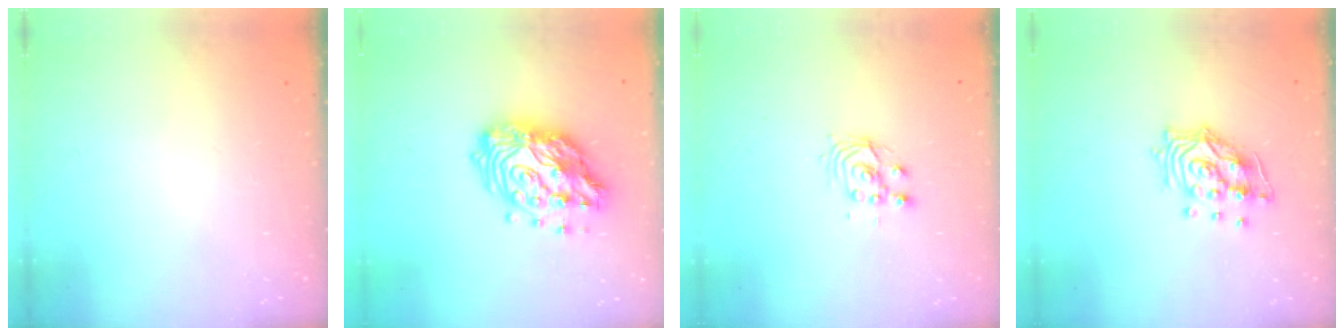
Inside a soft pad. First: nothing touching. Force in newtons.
{"total": 16.8, "press": 16.7, "slide": 1.6}
{"total": 3.6, "press": 3.6, "slide": 0.3}
{"total": 11.8, "press": 11.7, "slide": 1.4}